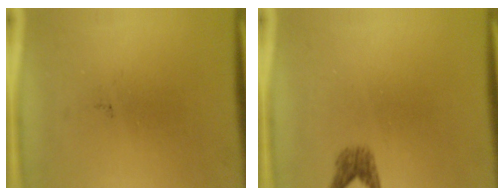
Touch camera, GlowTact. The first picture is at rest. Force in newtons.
{"total": 1.8}